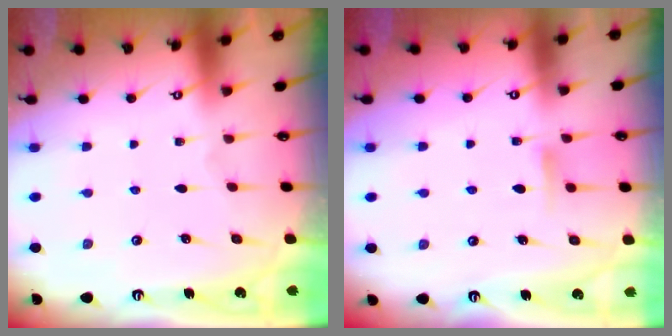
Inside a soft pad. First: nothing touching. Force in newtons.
{"total": 5.4, "press": 5.3, "slide": 0.8}